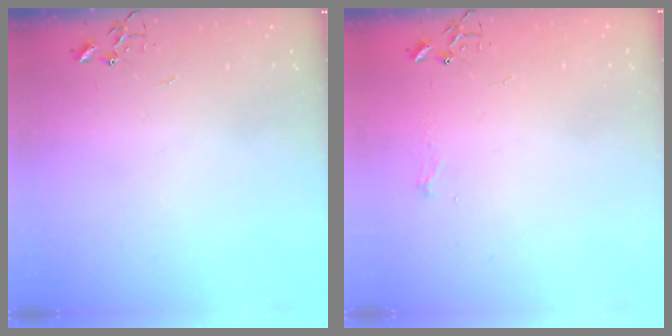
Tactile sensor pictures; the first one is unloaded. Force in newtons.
{"total": 4.7, "press": 4.7, "slide": 0.6}